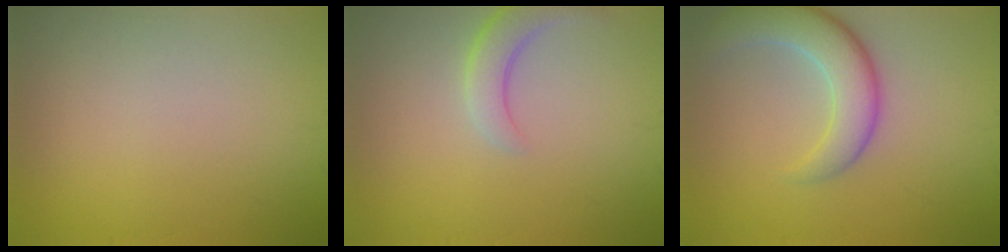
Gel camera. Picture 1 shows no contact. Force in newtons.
{"total": 2.9, "press": 2.8, "slide": 0.3}
{"total": 5.5, "press": 5.5, "slide": 0.5}